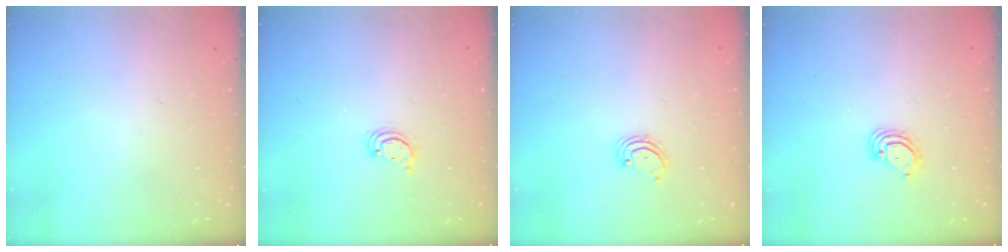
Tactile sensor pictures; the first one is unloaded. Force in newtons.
{"total": 2.5, "press": 2.5, "slide": 0.3}
{"total": 2.1, "press": 2.1, "slide": 0.3}
{"total": 3.8, "press": 3.8, "slide": 0.1}